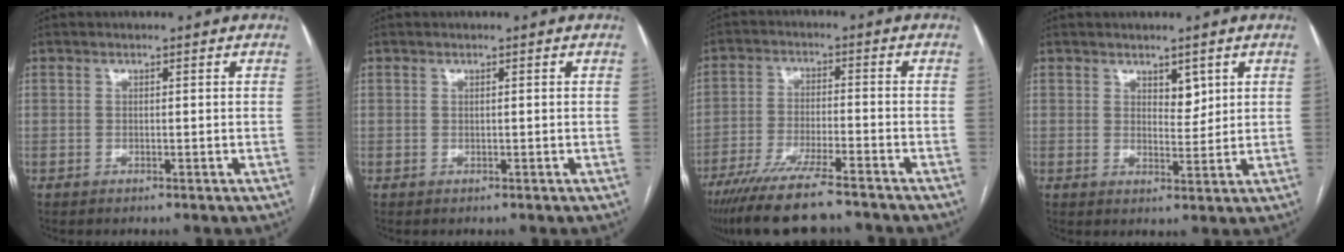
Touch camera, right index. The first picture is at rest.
{"total": 0.0}
{"total": 13.4, "force": [-10.9, 1.5, 7.6], "torque": [-0.135, -0.035, -0.179]}
{"total": 3.0, "force": [1.7, 1.6, 2.0], "torque": [-0.029, -0.004, 0.031]}